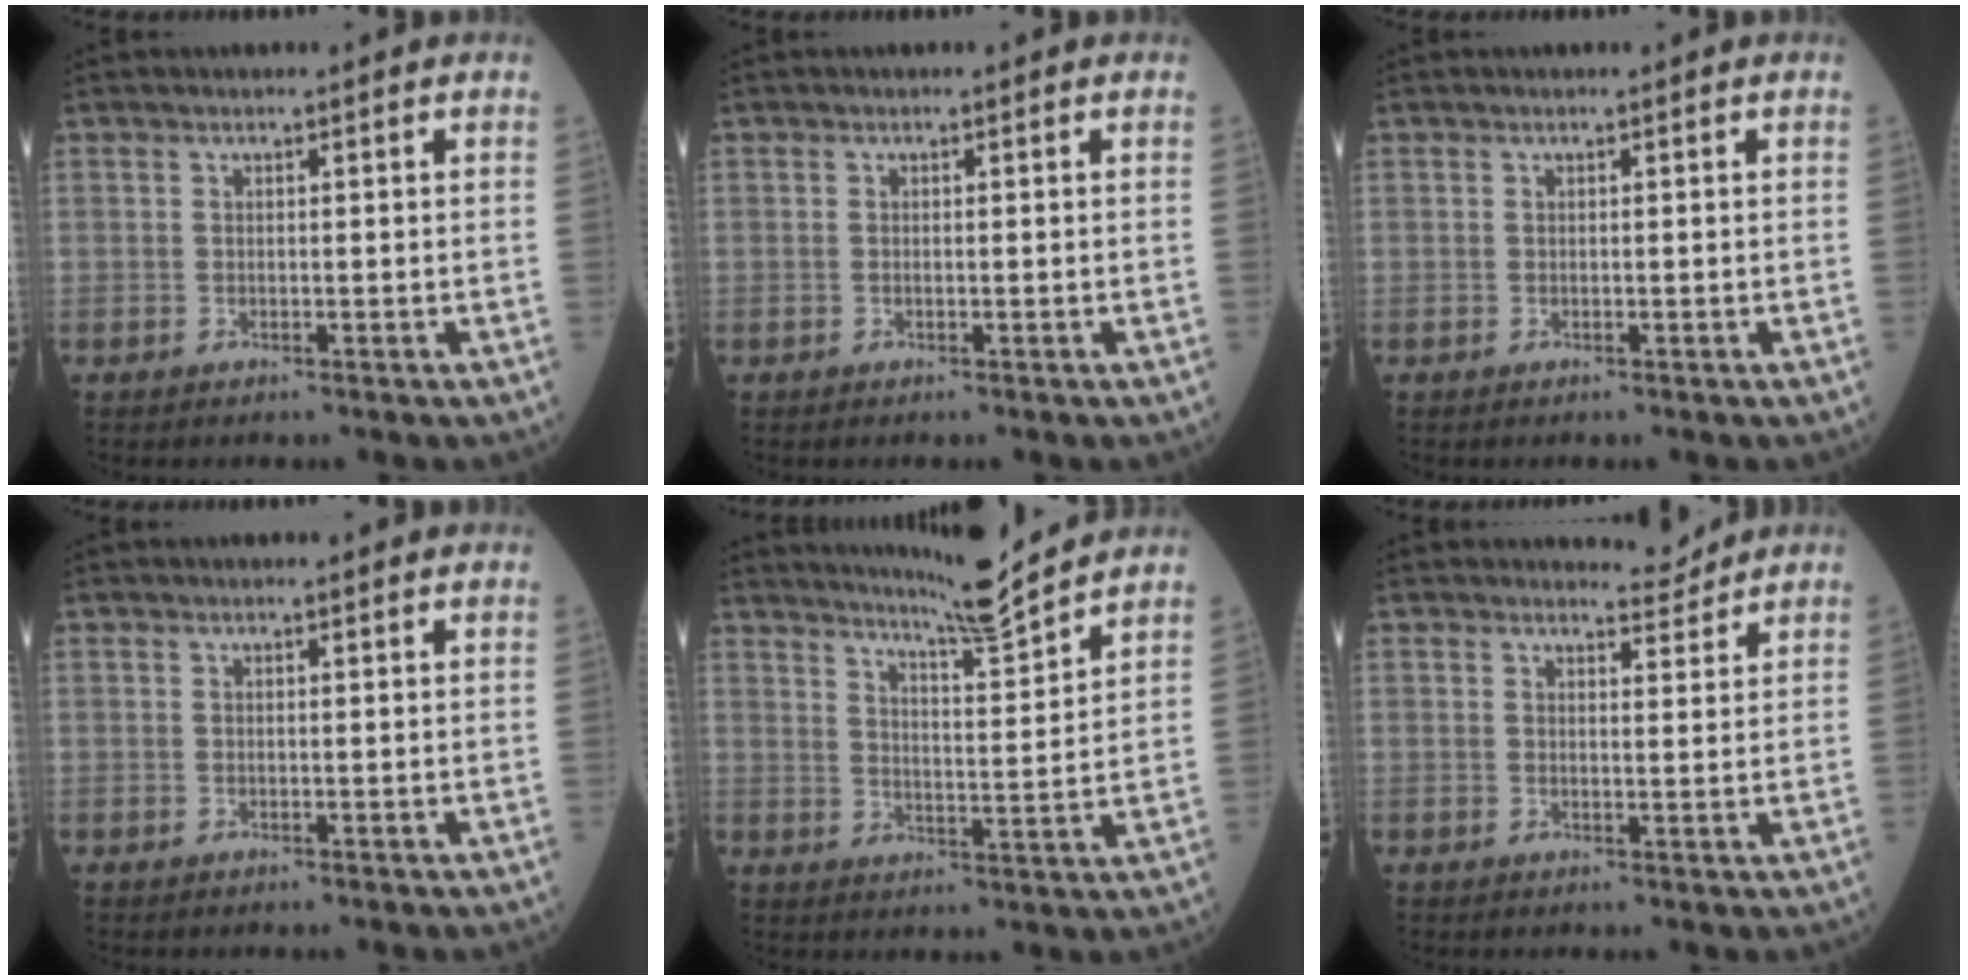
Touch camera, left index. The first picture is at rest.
{"total": 0.0}
{"total": 0.0}
{"total": 0.9, "force": [0.7, 0.1, 0.5], "torque": [-0.009, 0.006, 0.010]}
{"total": 9.9, "force": [9.4, -1.2, 2.9], "torque": [-0.057, -0.014, 0.144]}
{"total": 2.6, "force": [2.5, 0.1, -0.5], "torque": [0.001, -0.015, 0.036]}